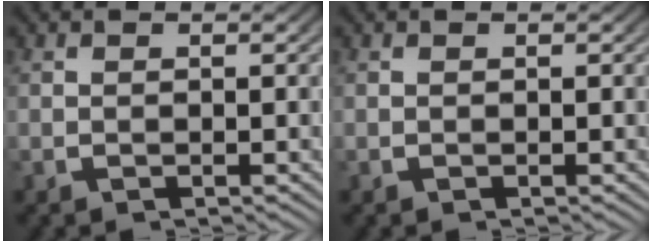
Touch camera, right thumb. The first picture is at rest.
{"total": 0.0}